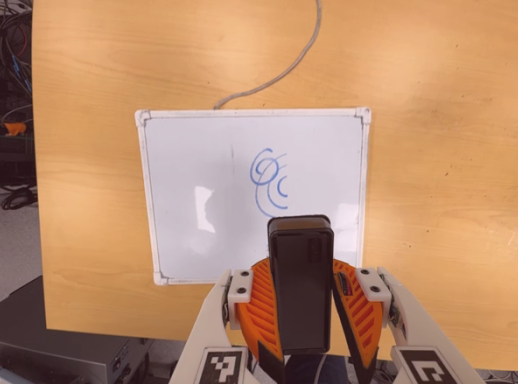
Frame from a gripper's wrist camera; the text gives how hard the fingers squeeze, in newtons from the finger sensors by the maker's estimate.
{"total": 8.2, "left": 8.8, "right": 7.6}